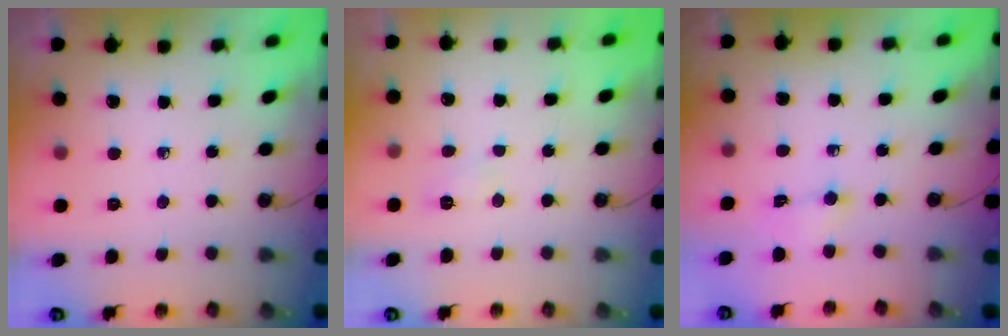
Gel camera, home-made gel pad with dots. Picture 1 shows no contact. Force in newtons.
{"total": 3.5, "press": 3.5, "slide": 0.4}
{"total": 1.6, "press": 1.4, "slide": 0.7}